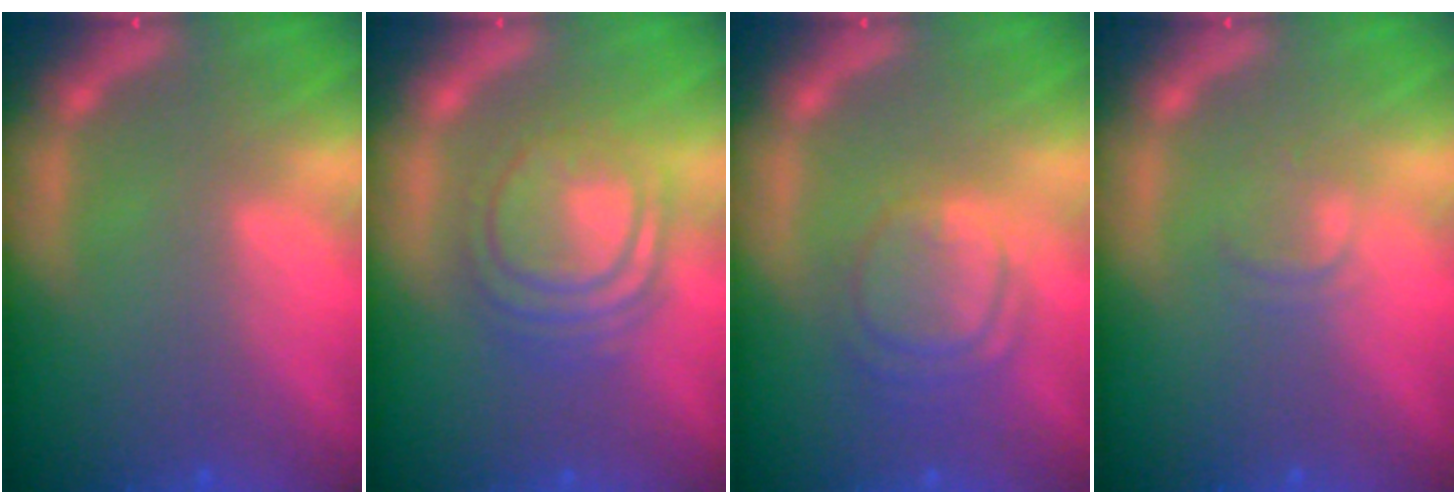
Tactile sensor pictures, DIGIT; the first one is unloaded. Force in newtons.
{"total": 7.1}
{"total": 5.1}
{"total": 1.4}